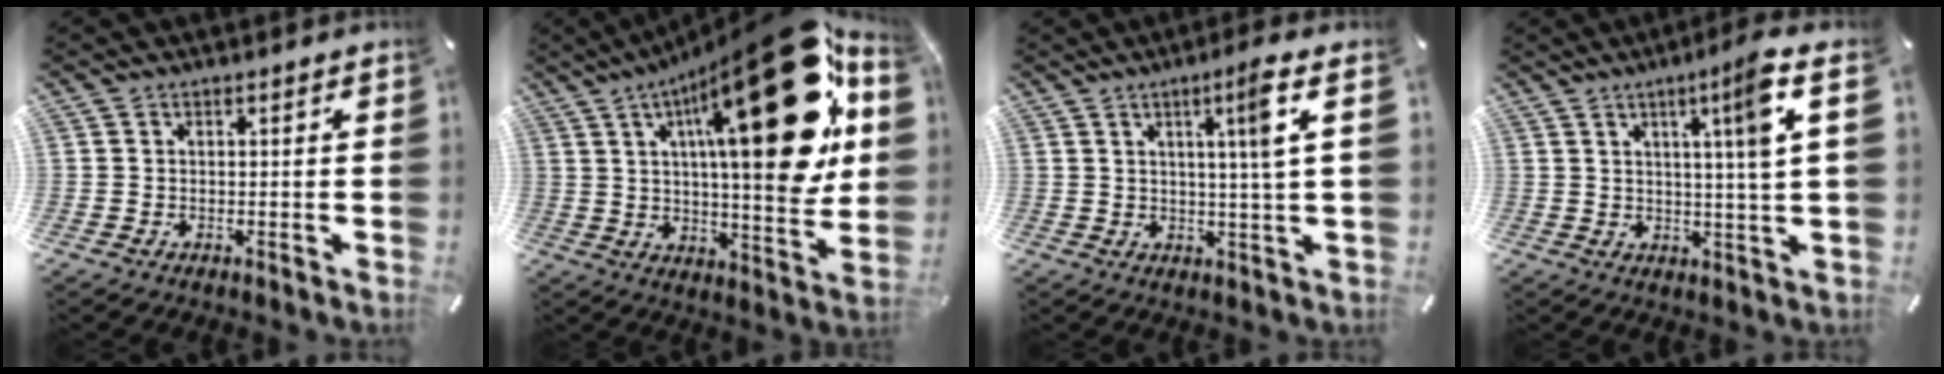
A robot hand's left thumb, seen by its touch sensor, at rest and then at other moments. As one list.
[{"total": 35.3, "force": [12.0, 12.0, 30.9], "torque": [-0.463, -0.085, 0.187]}, {"total": 7.5, "force": [3.0, -0.7, 6.9], "torque": [-0.116, -0.010, 0.039]}, {"total": 8.9, "force": [3.8, -0.9, 8.0], "torque": [-0.128, -0.015, 0.052]}]